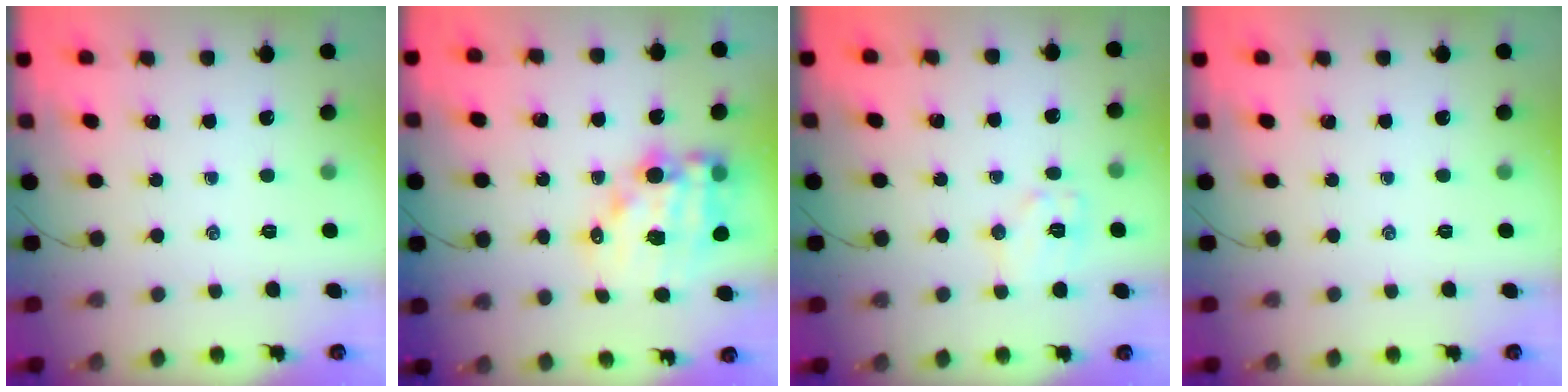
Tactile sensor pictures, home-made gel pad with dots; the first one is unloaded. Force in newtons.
{"total": 13.3, "press": 12.9, "slide": 3.1}
{"total": 7.3, "press": 7.2, "slide": 0.4}
{"total": 0.0}